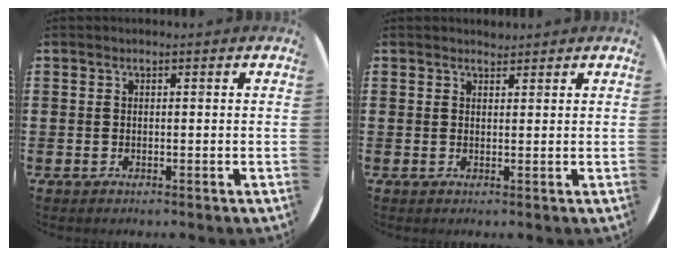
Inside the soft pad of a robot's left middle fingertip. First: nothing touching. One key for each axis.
{"total": 1.0, "fx": 1.0, "fy": 0.2, "fz": -0.1, "tx": 0.001, "ty": 0.001, "tz": 0.020}